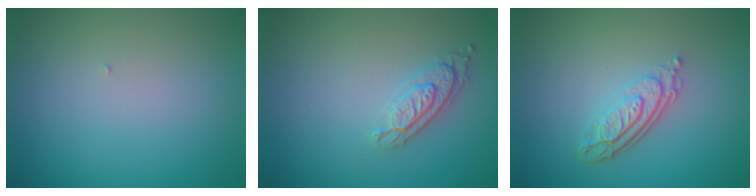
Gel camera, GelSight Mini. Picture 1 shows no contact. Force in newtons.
{"total": 2.4, "press": 1.9, "slide": 1.4}
{"total": 4.0, "press": 2.9, "slide": 2.7}